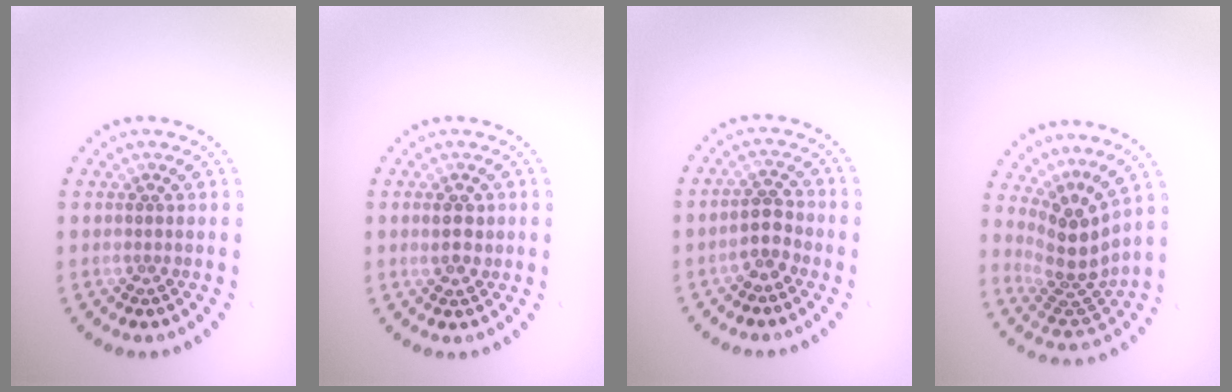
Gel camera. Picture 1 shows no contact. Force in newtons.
{"total": 2.1, "press": 2.1, "slide": 0.2}
{"total": 2.2, "press": 2.1, "slide": 0.6}
{"total": 4.3, "press": 3.1, "slide": 3.0}